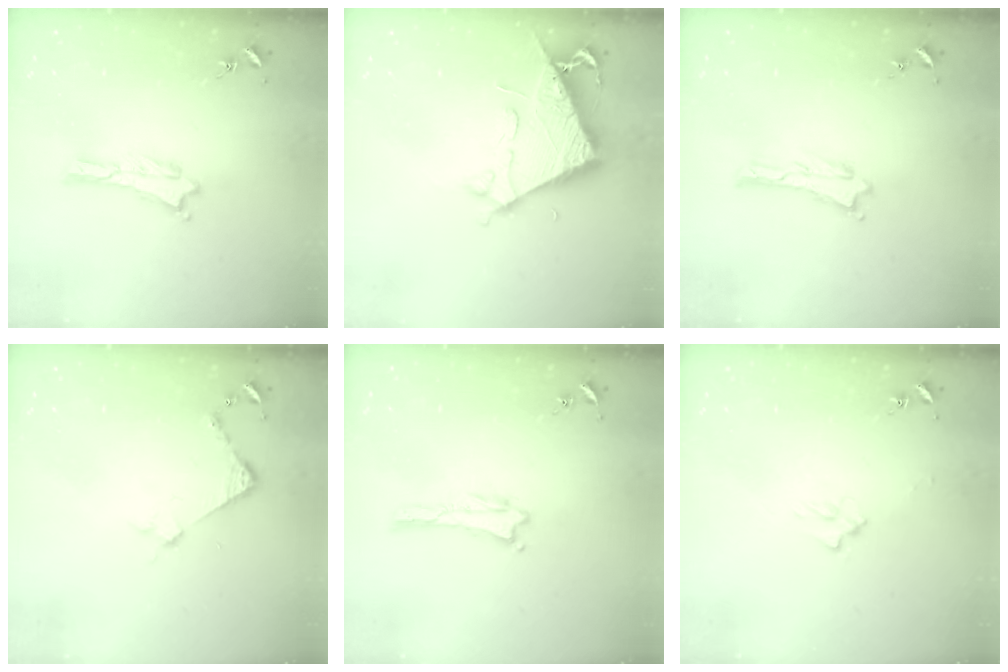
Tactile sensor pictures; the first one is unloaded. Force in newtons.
{"total": 7.1, "press": 7.1, "slide": 0.8}
{"total": 0.0}
{"total": 3.5, "press": 3.5, "slide": 0.3}
{"total": 0.0}
{"total": 2.0, "press": 2.0, "slide": 0.3}